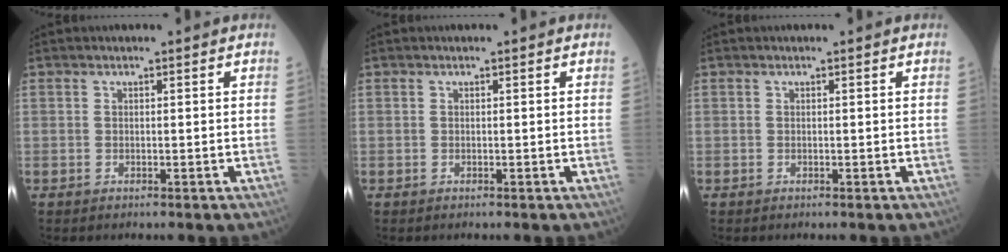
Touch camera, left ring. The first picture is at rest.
{"total": 0.0}
{"total": 0.0}